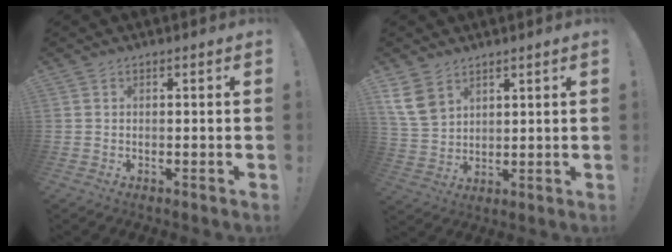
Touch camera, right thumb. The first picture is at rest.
{"total": 9.0, "force": [5.3, 5.8, 4.3], "torque": [-0.088, -0.019, 0.108]}